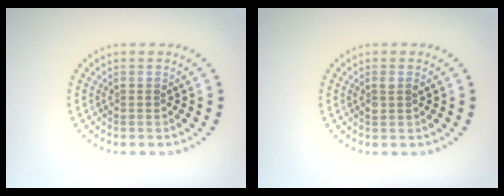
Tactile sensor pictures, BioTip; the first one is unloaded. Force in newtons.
{"total": 1.2, "press": 1.1, "slide": 0.5}